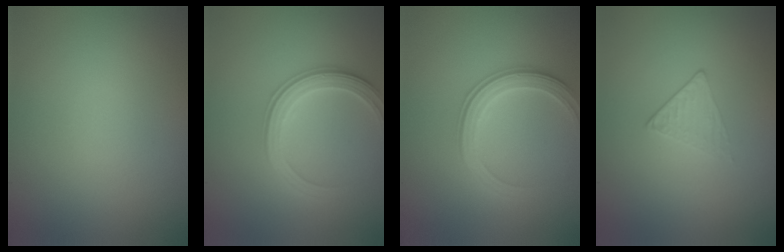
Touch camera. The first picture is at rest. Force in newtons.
{"total": 2.9, "press": 2.8, "slide": 0.6}
{"total": 3.0, "press": 2.8, "slide": 0.9}
{"total": 1.2, "press": 0.7, "slide": 1.0}